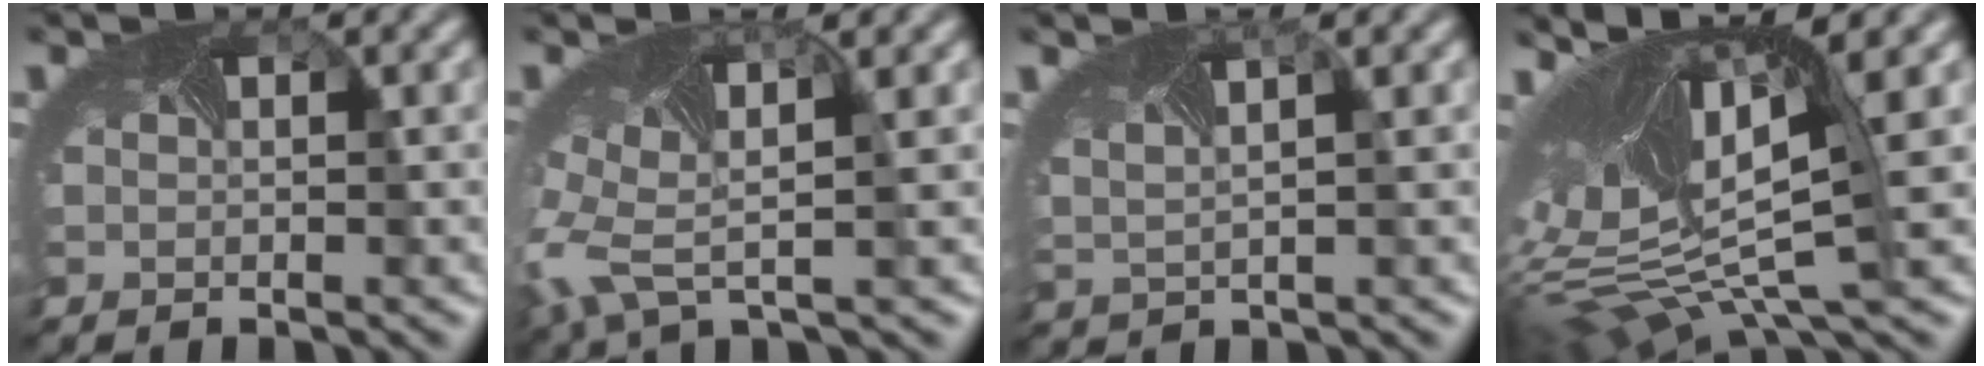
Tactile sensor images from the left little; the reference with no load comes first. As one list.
[{"total": 6.6, "force": [-0.3, 3.7, 5.4], "torque": [-0.144, -0.017, -0.005]}, {"total": 3.1, "force": [2.2, 1.2, 1.8], "torque": [-0.040, 0.016, 0.037]}, {"total": 14.2, "force": [2.6, 6.0, 12.6], "torque": [-0.268, -0.002, 0.075]}]